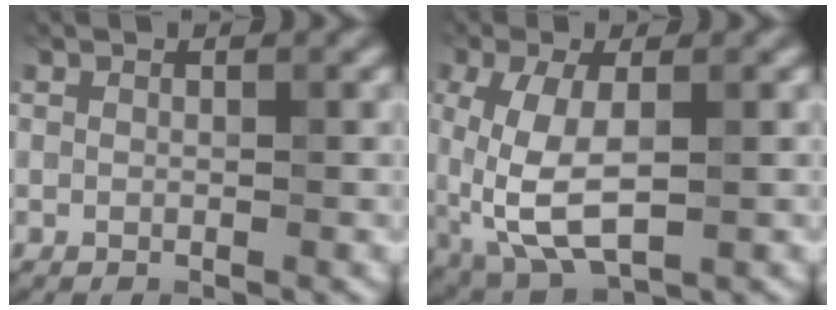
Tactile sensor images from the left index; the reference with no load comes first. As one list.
[{"total": 7.1, "force": [-0.8, 3.4, 6.2], "torque": [-0.151, -0.011, -0.010]}]